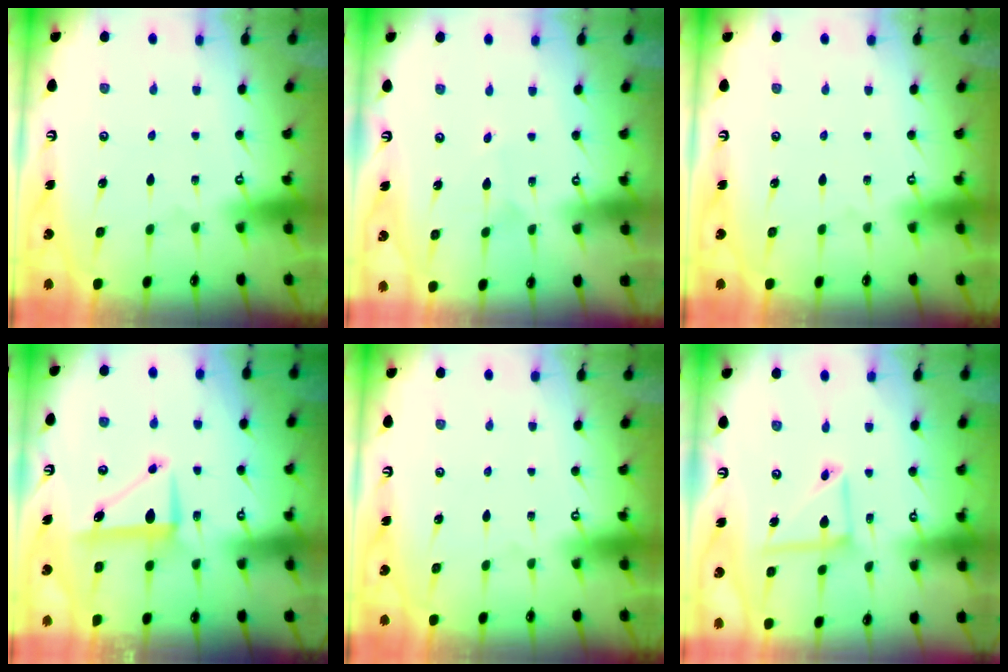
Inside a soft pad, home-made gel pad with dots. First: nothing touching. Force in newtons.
{"total": 2.9, "press": 2.9, "slide": 0.4}
{"total": 0.0}
{"total": 8.6, "press": 8.6, "slide": 0.2}
{"total": 0.0}
{"total": 9.3, "press": 9.2, "slide": 0.9}